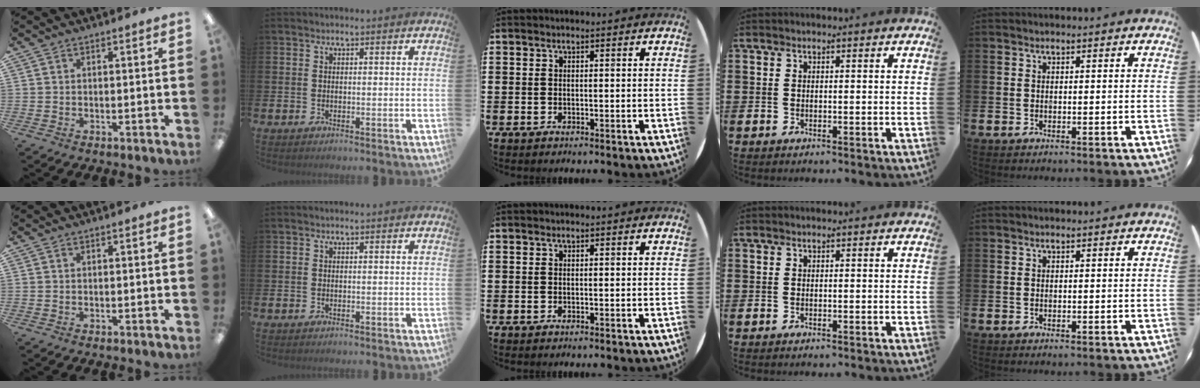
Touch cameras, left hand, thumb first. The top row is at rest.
{}